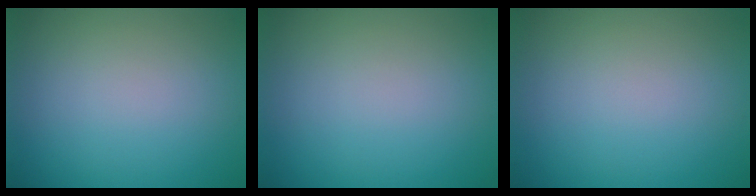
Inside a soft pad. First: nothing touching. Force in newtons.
{"total": 0.0}
{"total": 0.0}